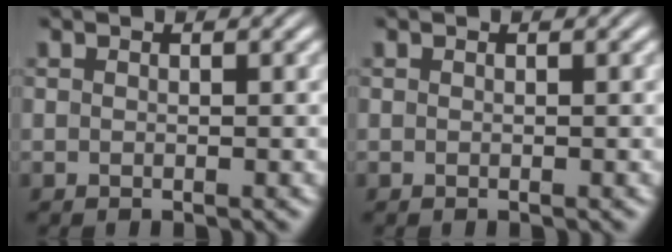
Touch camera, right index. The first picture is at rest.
{"total": 0.0}